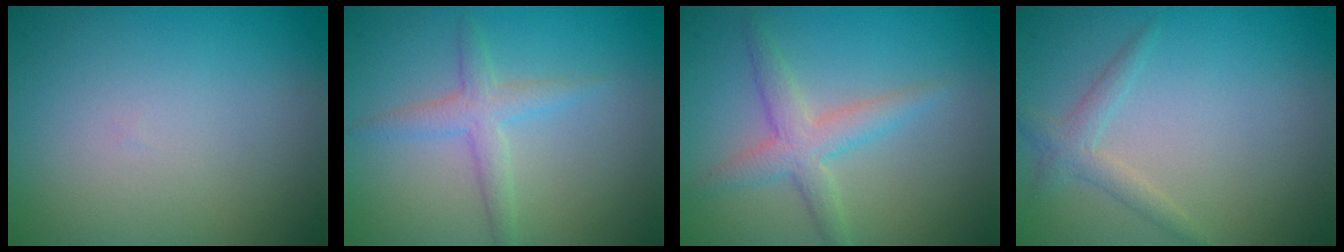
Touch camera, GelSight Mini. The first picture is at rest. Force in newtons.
{"total": 2.3, "press": 2.3, "slide": 0.0}
{"total": 2.9, "press": 2.9, "slide": 0.1}
{"total": 1.7, "press": 1.7, "slide": 0.1}